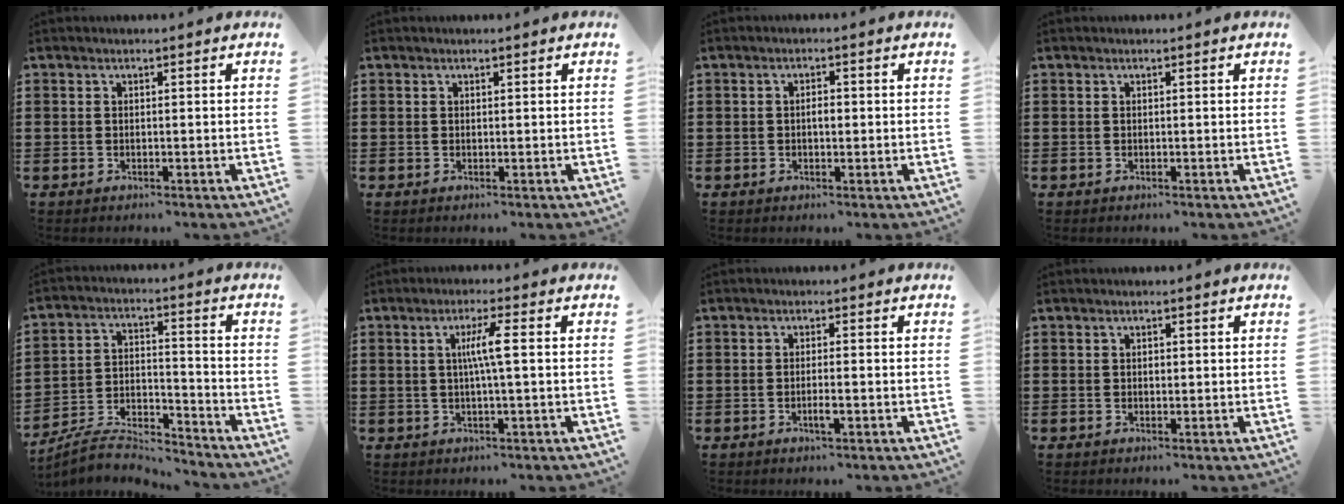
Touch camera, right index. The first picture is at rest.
{"total": 0.0}
{"total": 1.7, "force": [-0.1, 0.7, 1.6], "torque": [-0.030, 0.002, -0.003]}
{"total": 0.0}
{"total": 6.7, "force": [-6.3, 0.9, 2.1], "torque": [-0.049, 0.000, -0.126]}
{"total": 4.4, "force": [0.4, -0.1, 4.4], "torque": [-0.083, -0.002, 0.001]}
{"total": 2.3, "force": [-1.0, 0.2, 2.1], "torque": [-0.044, -0.004, -0.020]}
{"total": 0.7, "force": [0.1, 0.4, 0.6], "torque": [-0.013, 0.001, 0.001]}